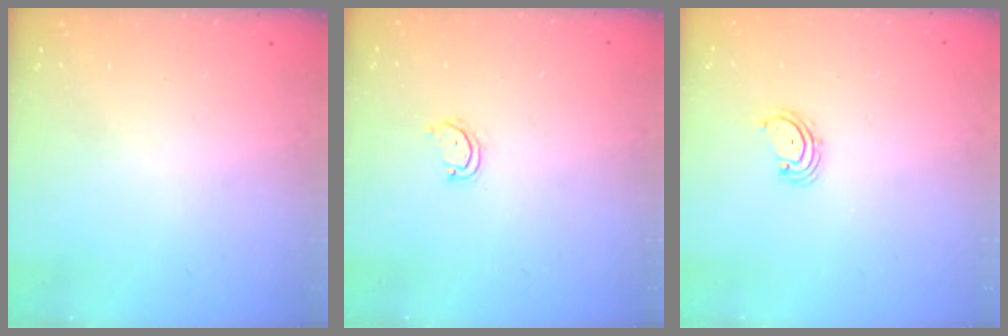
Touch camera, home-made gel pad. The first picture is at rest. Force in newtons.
{"total": 2.9, "press": 2.9, "slide": 0.3}
{"total": 2.3, "press": 2.3, "slide": 0.5}